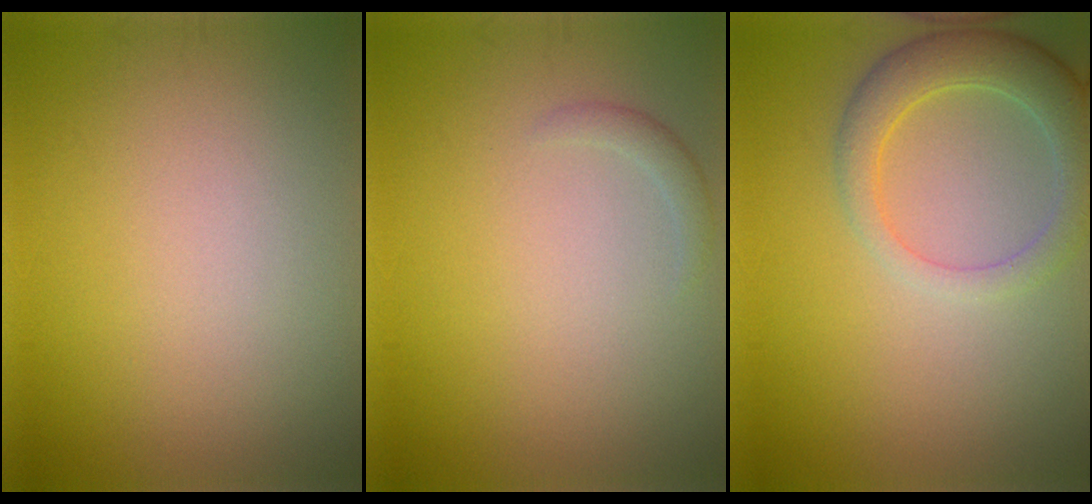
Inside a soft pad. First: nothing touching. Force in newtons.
{"total": 1.0, "press": 1.0, "slide": 0.0}
{"total": 4.5, "press": 4.4, "slide": 0.5}